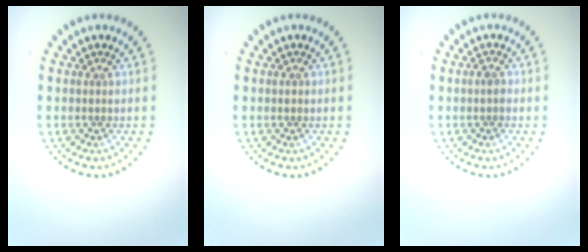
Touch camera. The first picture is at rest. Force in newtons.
{"total": 0.6, "press": 0.6, "slide": 0.1}
{"total": 0.9, "press": 0.8, "slide": 0.2}